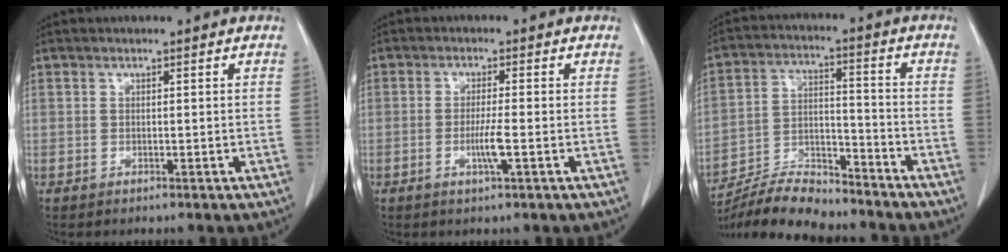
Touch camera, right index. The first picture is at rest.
{"total": 3.2, "force": [-1.1, -0.3, 3.0], "torque": [-0.059, -0.005, -0.023]}
{"total": 11.0, "force": [-10.5, 1.5, 2.9], "torque": [-0.053, 0.009, -0.190]}